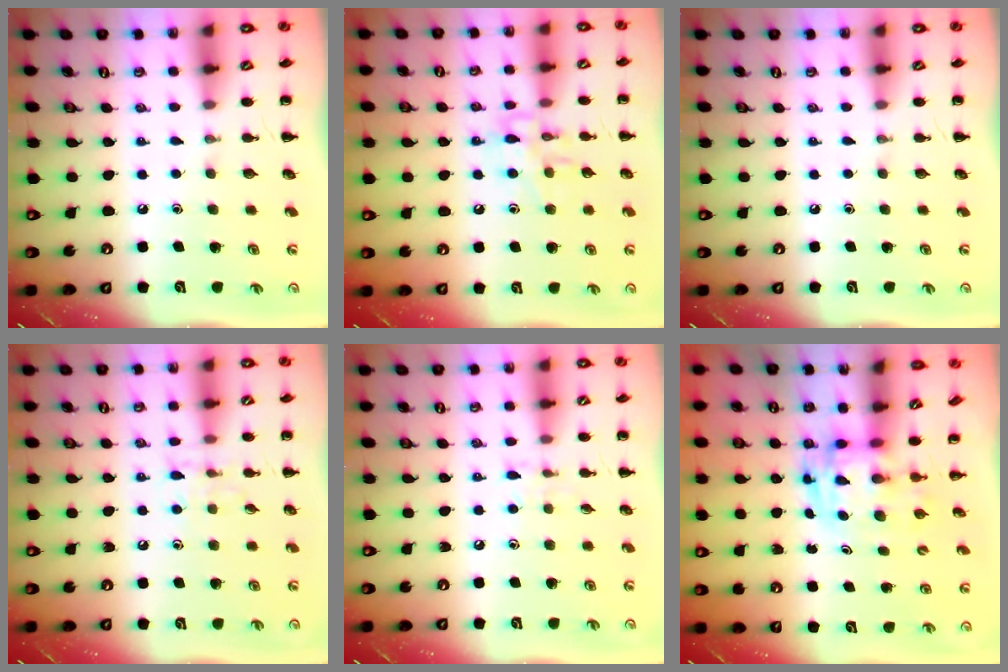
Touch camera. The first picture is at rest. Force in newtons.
{"total": 10.0, "press": 10.0, "slide": 0.4}
{"total": 0.0}
{"total": 6.4, "press": 6.2, "slide": 1.5}
{"total": 5.4, "press": 5.1, "slide": 1.9}
{"total": 2.9, "press": 2.8, "slide": 0.5}